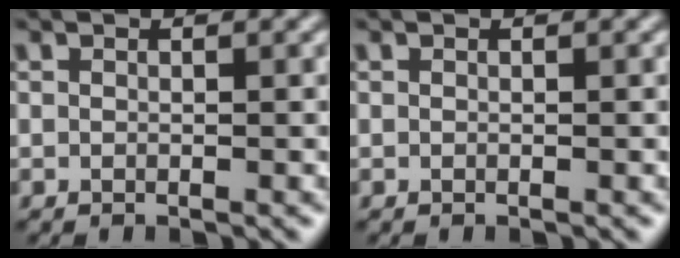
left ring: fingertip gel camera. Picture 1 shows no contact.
{"total": 0.0}